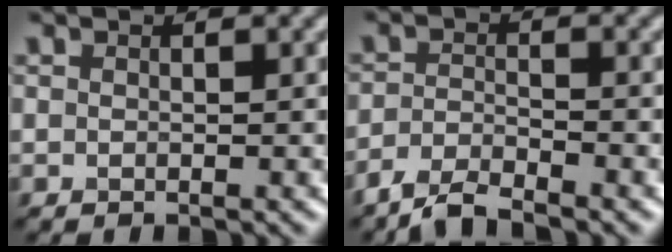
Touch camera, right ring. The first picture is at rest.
{"total": 3.4, "force": [-3.0, 0.5, 1.4], "torque": [-0.032, -0.004, -0.068]}